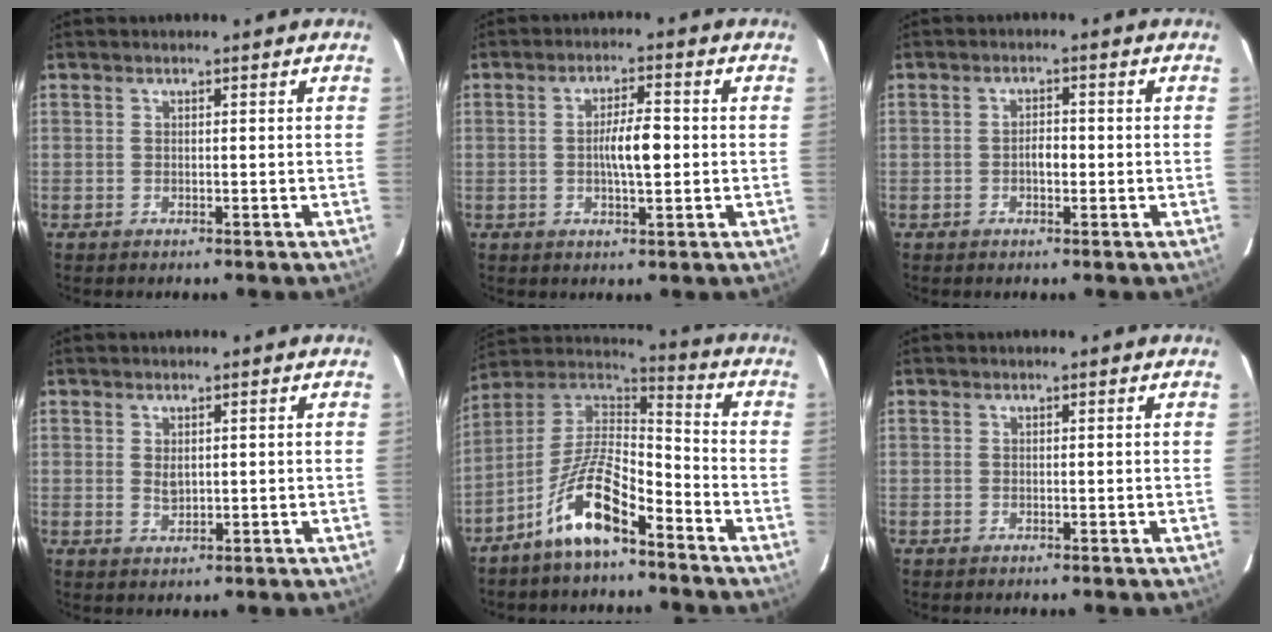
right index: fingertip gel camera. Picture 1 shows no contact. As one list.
[{"total": 5.4, "force": [-0.3, 1.1, 5.3], "torque": [-0.095, 0.006, -0.006]}, {"total": 2.3, "force": [-0.6, 1.0, 2.0], "torque": [-0.032, 0.005, -0.010]}, {"total": 1.7, "force": [0.4, 1.0, 1.3], "torque": [-0.023, -0.006, 0.010]}, {"total": 12.6, "force": [-8.0, 3.2, 9.2], "torque": [-0.183, 0.019, -0.151]}, {"total": 0.0}]